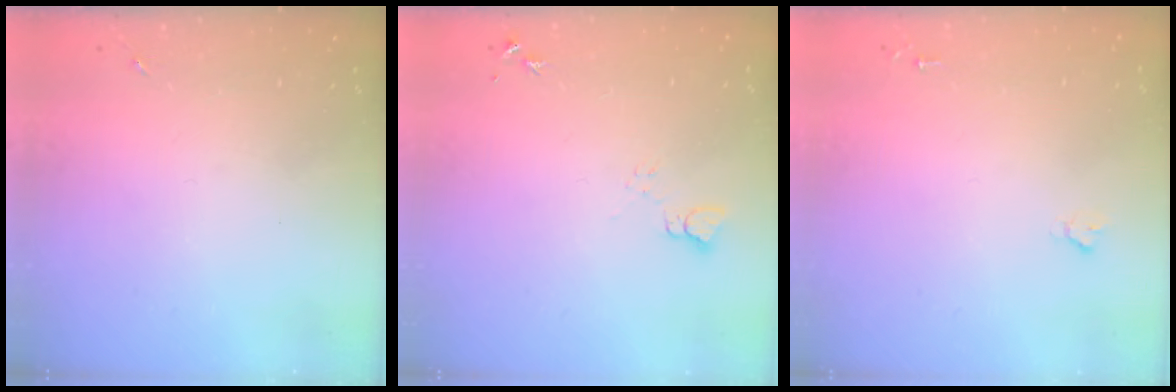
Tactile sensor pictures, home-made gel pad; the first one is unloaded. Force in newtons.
{"total": 3.7, "press": 3.7, "slide": 0.4}
{"total": 1.6, "press": 1.6, "slide": 0.2}